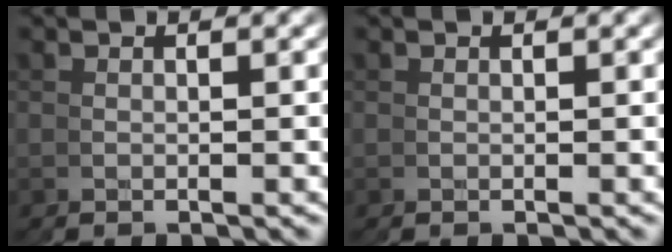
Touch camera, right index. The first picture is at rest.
{"total": 0.0}